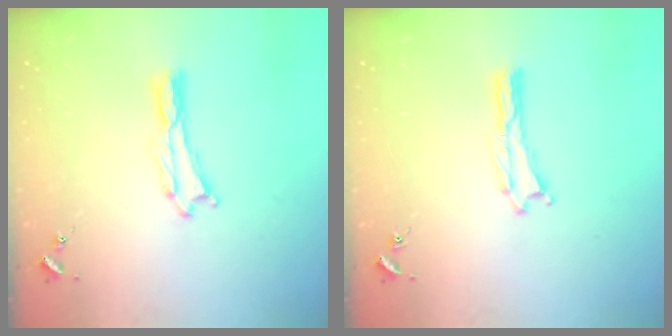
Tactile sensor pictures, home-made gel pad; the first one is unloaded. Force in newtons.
{"total": 0.0}